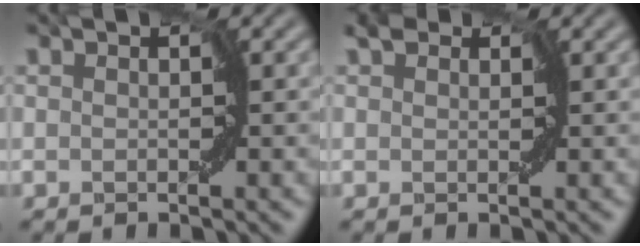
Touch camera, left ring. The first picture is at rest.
{"total": 1.2, "force": [0.7, 0.8, 0.4], "torque": [0.000, 0.004, -0.002]}